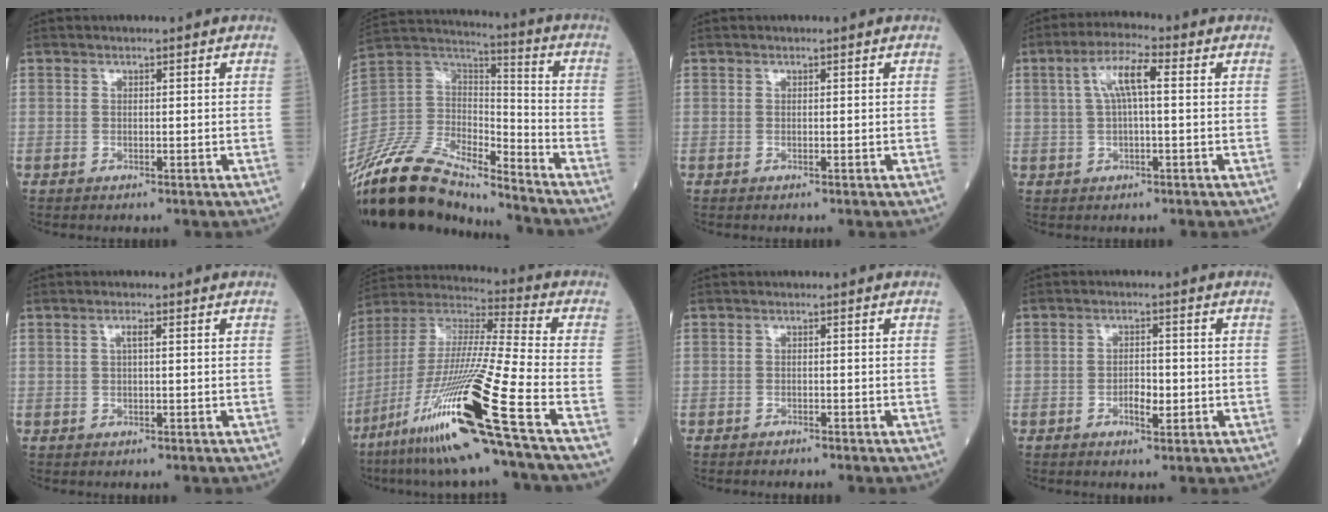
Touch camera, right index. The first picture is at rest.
{"total": 19.4, "force": [-16.9, 5.8, 7.6], "torque": [-0.153, 0.031, -0.312]}
{"total": 0.0}
{"total": 6.1, "force": [1.3, 1.2, 5.9], "torque": [-0.119, 0.023, 0.024]}
{"total": 1.2, "force": [0.3, 0.1, 1.2], "torque": [-0.025, 0.003, 0.004]}
{"total": 24.1, "force": [-12.2, -1.4, 20.8], "torque": [-0.420, -0.050, -0.235]}
{"total": 1.3, "force": [-1.2, 0.2, 0.3], "torque": [-0.007, -0.001, -0.017]}
{"total": 4.7, "force": [-1.4, 2.0, 4.0], "torque": [-0.063, 0.004, -0.021]}